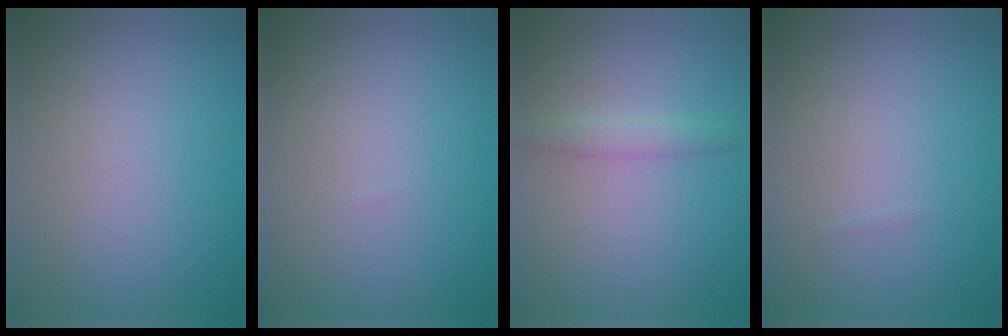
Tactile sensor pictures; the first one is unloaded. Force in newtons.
{"total": 0.0}
{"total": 1.4, "press": 1.4, "slide": 0.1}
{"total": 0.0}